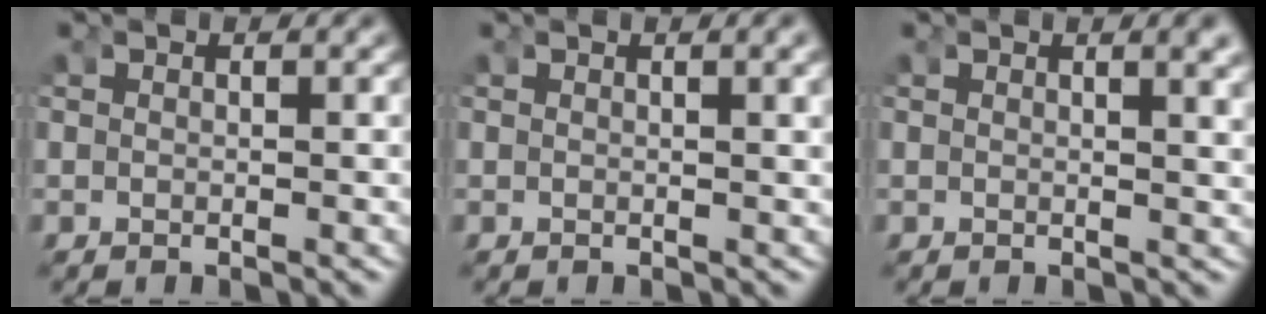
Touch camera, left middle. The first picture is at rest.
{"total": 1.1, "force": [0.4, 0.4, 0.9], "torque": [-0.011, 0.002, 0.005]}
{"total": 1.9, "force": [1.0, 0.5, 1.6], "torque": [-0.021, 0.000, 0.014]}